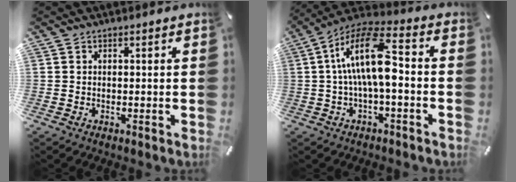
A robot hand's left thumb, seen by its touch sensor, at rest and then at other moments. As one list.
[{"total": 15.0, "force": [0.3, 5.9, 13.8], "torque": [-0.272, 0.007, 0.005]}]